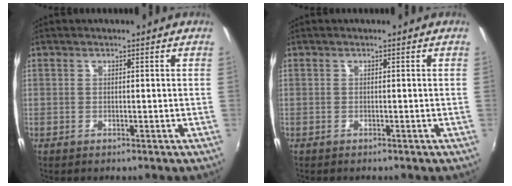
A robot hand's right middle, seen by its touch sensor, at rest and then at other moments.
{"total": 0.0}